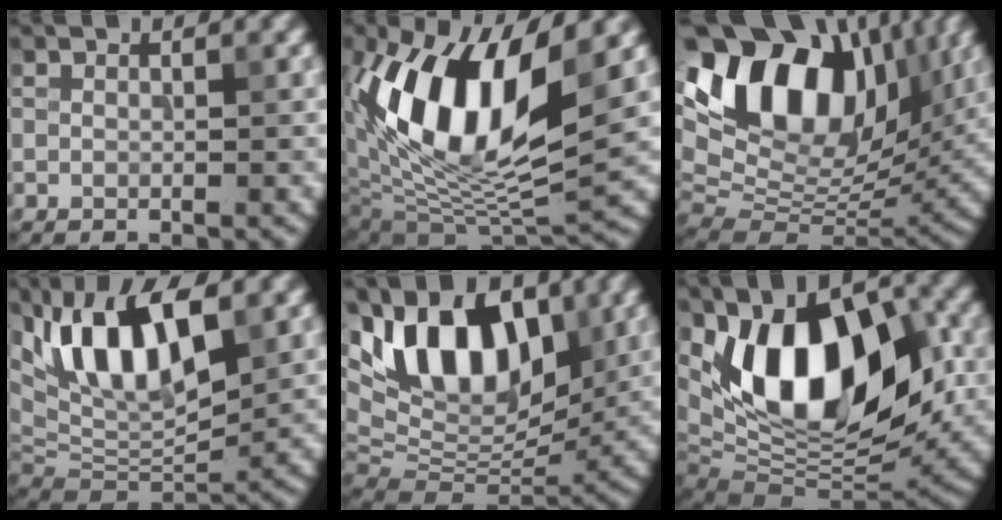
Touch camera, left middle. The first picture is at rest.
{"total": 12.7, "force": [4.3, 5.9, 10.4], "torque": [-0.197, -0.010, 0.081]}
{"total": 16.3, "force": [6.3, 9.8, 11.3], "torque": [-0.207, 0.040, 0.104]}
{"total": 10.9, "force": [4.5, 4.9, 8.6], "torque": [-0.159, 0.010, 0.079]}
{"total": 12.9, "force": [5.5, 6.8, 9.5], "torque": [-0.151, 0.020, 0.085]}
{"total": 14.2, "force": [2.9, 8.0, 11.4], "torque": [-0.159, -0.005, 0.040]}